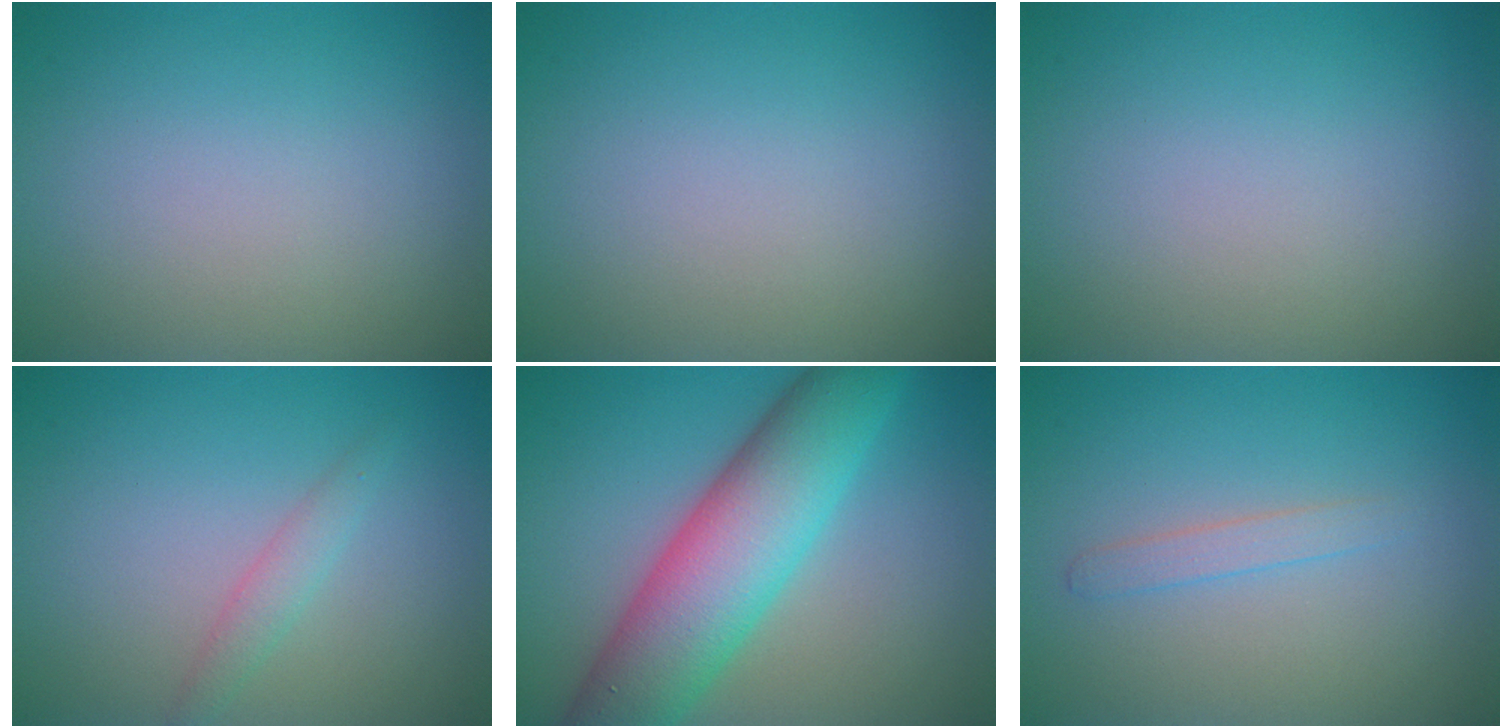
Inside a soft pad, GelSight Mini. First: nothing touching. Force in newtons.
{"total": 0.0}
{"total": 0.0}
{"total": 1.5, "press": 1.5, "slide": 0.1}
{"total": 10.1, "press": 10.1, "slide": 0.3}
{"total": 1.2, "press": 1.2, "slide": 0.1}